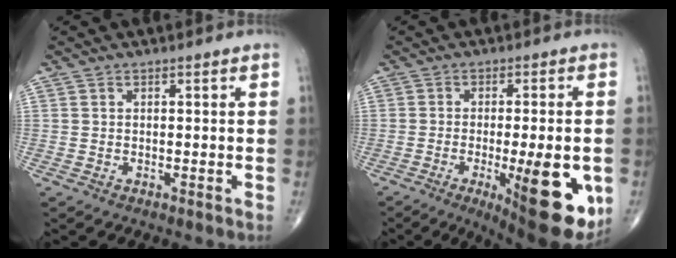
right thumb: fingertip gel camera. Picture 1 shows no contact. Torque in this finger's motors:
{"motor_torque": [0.76, 2.27, 1.01, 0.70, 0.27]}